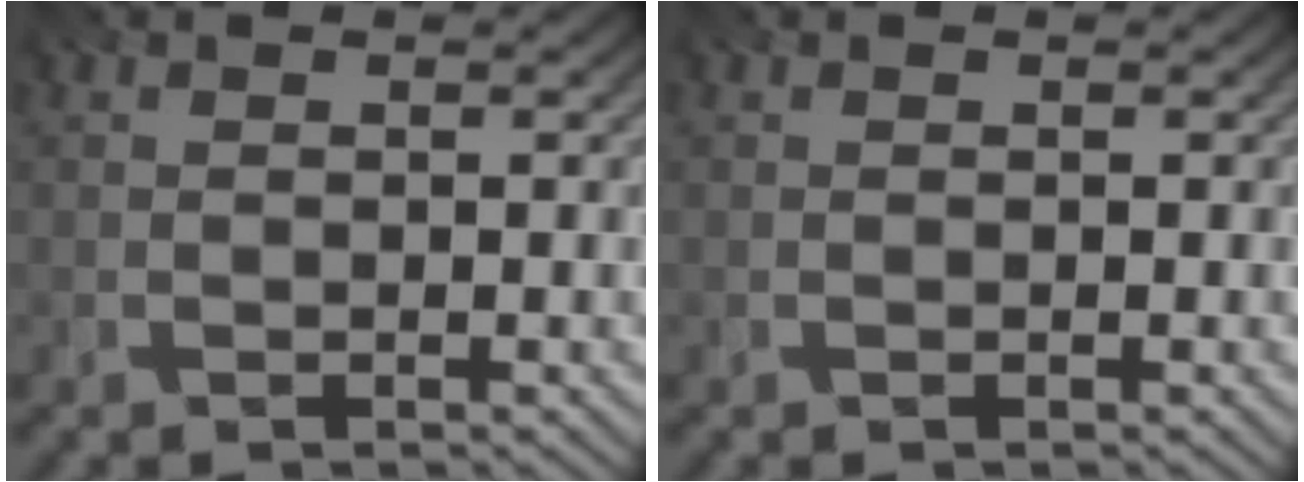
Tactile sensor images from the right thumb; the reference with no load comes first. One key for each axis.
{"total": 0.0}